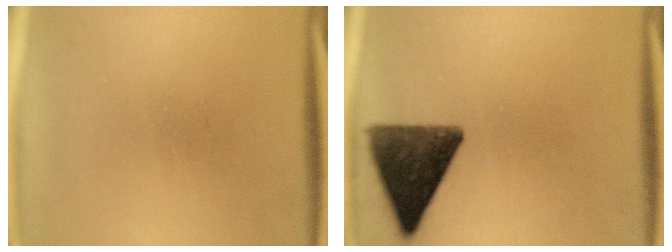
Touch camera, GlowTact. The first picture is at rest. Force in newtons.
{"total": 12.2}